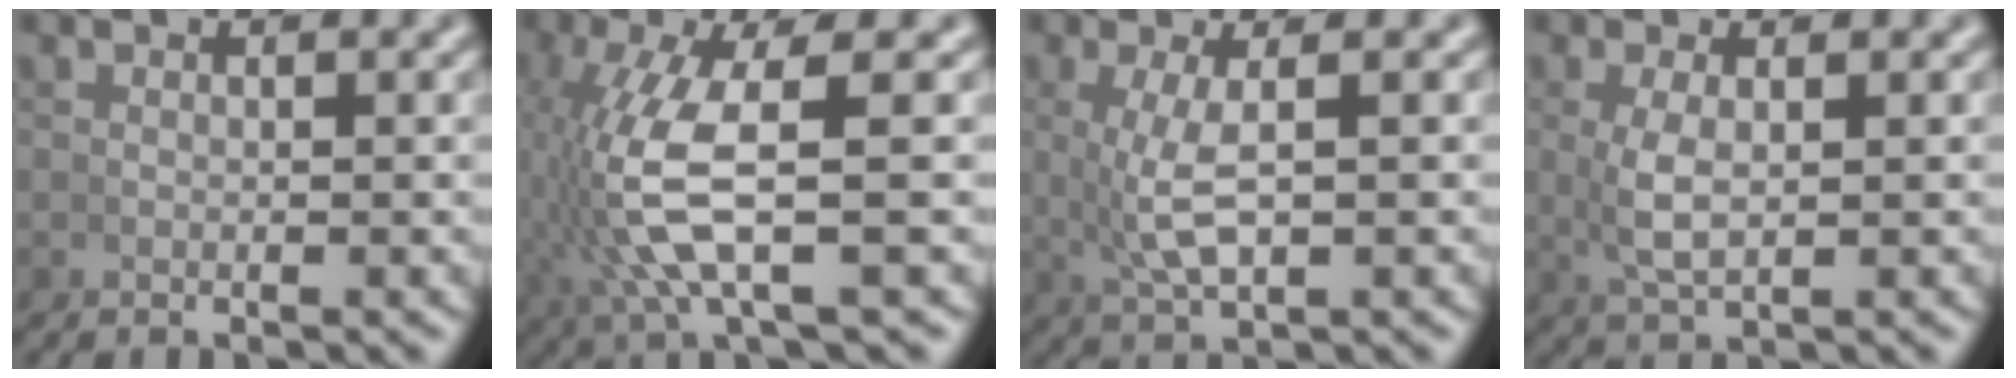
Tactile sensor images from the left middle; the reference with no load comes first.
{"total": 7.4, "force": [0.0, 2.3, 7.0], "torque": [-0.161, -0.008, 0.013]}
{"total": 3.7, "force": [0.4, 0.8, 3.6], "torque": [-0.067, 0.004, 0.014]}
{"total": 2.8, "force": [0.3, 1.0, 2.6], "torque": [-0.062, -0.004, 0.015]}